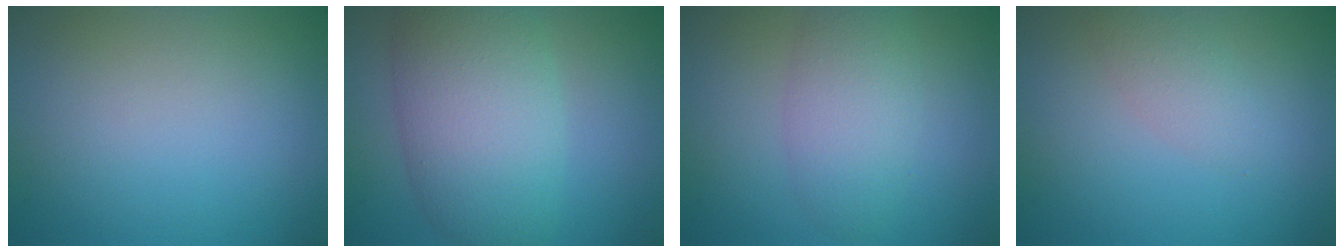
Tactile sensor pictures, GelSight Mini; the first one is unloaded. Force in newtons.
{"total": 9.0, "press": 9.0, "slide": 0.3}
{"total": 4.2, "press": 4.2, "slide": 0.2}
{"total": 2.0, "press": 2.0, "slide": 0.1}